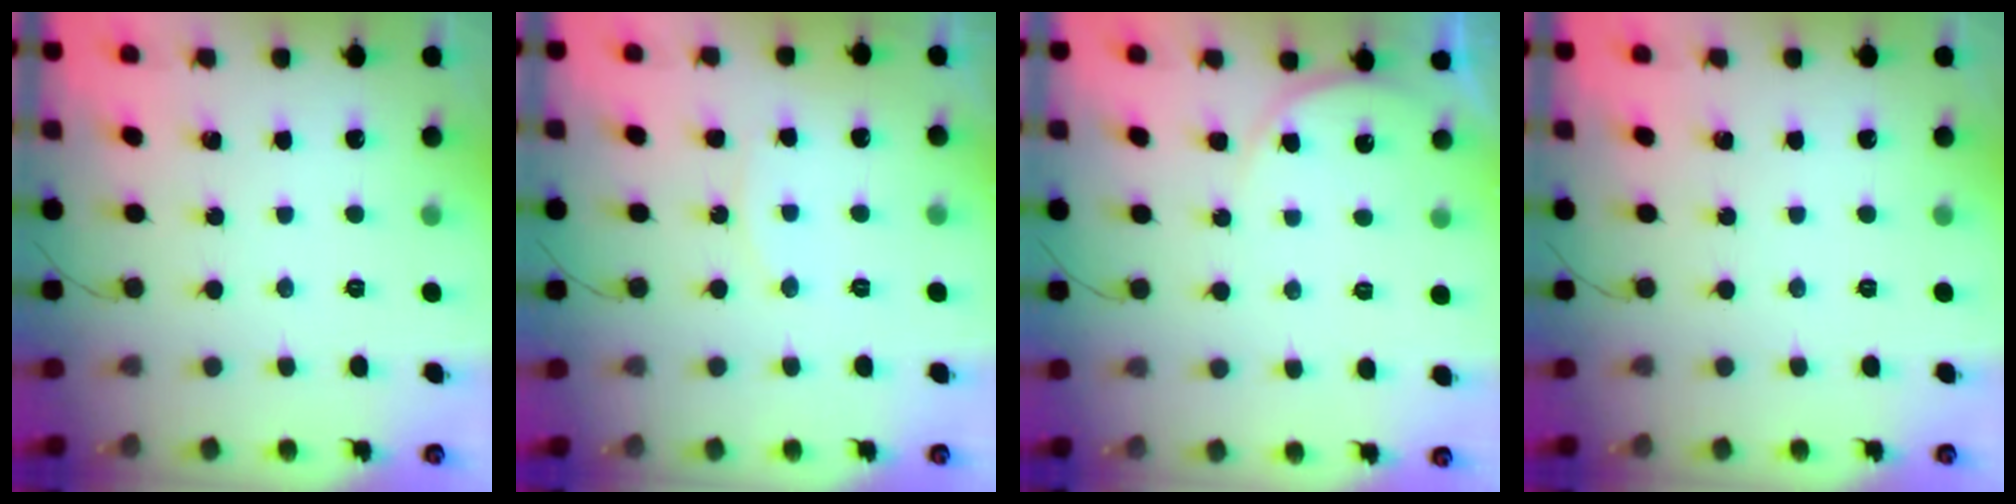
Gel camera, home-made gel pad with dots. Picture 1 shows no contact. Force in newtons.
{"total": 6.7, "press": 6.6, "slide": 0.6}
{"total": 5.0, "press": 5.0, "slide": 0.6}
{"total": 0.0}